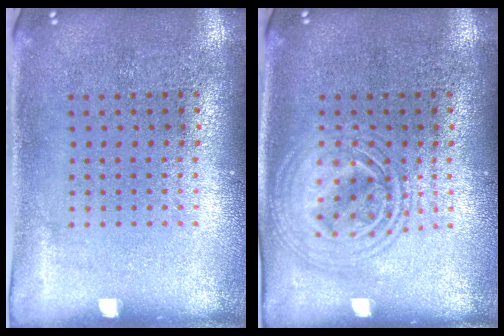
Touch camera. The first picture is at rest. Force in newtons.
{"total": 2.9, "press": 2.9, "slide": 0.4}